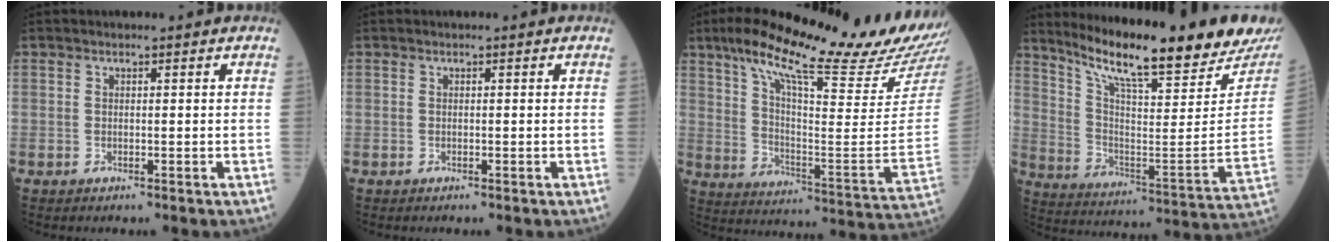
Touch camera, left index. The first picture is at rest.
{"total": 0.0}
{"total": 27.0, "force": [22.7, 1.4, 14.6], "torque": [-0.241, -0.058, 0.314]}
{"total": 24.6, "force": [20.9, 1.6, 12.9], "torque": [-0.218, -0.069, 0.302]}